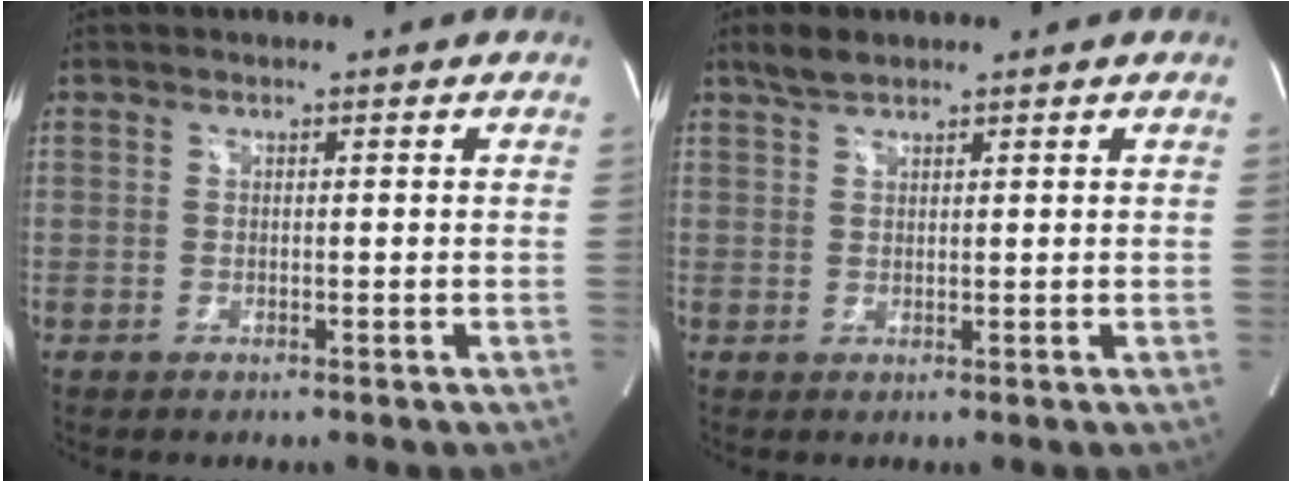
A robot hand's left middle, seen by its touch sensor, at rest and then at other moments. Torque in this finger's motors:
{"motor_torque": [0.32, 0.27, -0.17, -0.01]}